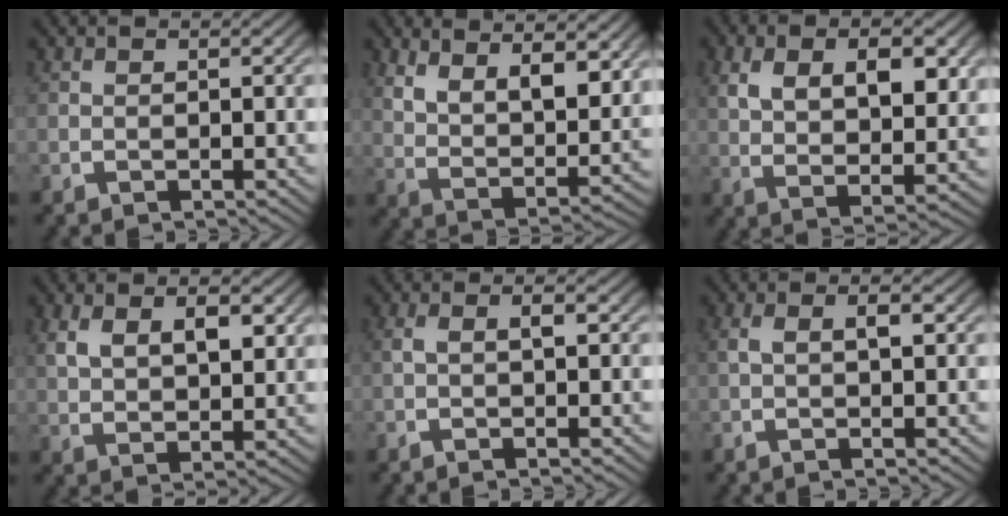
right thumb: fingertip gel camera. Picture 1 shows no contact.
{"total": 8.7, "force": [3.5, 4.6, 6.5], "torque": [-0.118, -0.017, 0.068]}
{"total": 6.7, "force": [1.5, 3.7, 5.5], "torque": [-0.102, -0.017, 0.040]}
{"total": 4.1, "force": [1.8, 1.9, 3.1], "torque": [-0.055, 0.001, 0.042]}
{"total": 1.9, "force": [0.2, 0.6, 1.8], "torque": [-0.037, 0.002, 0.004]}
{"total": 2.3, "force": [0.5, 0.7, 2.1], "torque": [-0.040, 0.003, 0.008]}